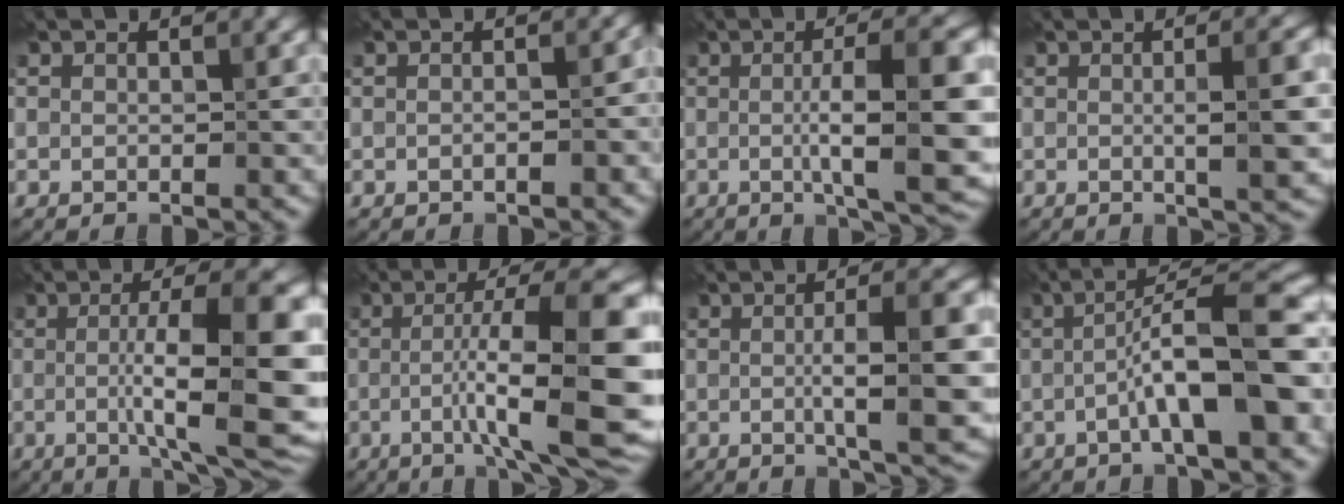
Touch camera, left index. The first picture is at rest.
{"total": 1.2, "force": [-0.4, 0.3, 1.1], "torque": [-0.016, 0.002, -0.010]}
{"total": 11.1, "force": [-0.4, 2.7, 10.8], "torque": [-0.137, 0.000, -0.008]}
{"total": 6.2, "force": [0.1, 1.4, 6.1], "torque": [-0.079, 0.005, 0.000]}
{"total": 12.6, "force": [-0.7, 3.2, 12.1], "torque": [-0.156, -0.001, -0.012]}
{"total": 13.2, "force": [-1.7, 2.7, 12.8], "torque": [-0.173, 0.011, -0.024]}
{"total": 9.2, "force": [-0.3, 2.1, 9.0], "torque": [-0.117, 0.000, -0.004]}
{"total": 9.4, "force": [-1.7, 1.9, 9.1], "torque": [-0.127, 0.018, -0.033]}